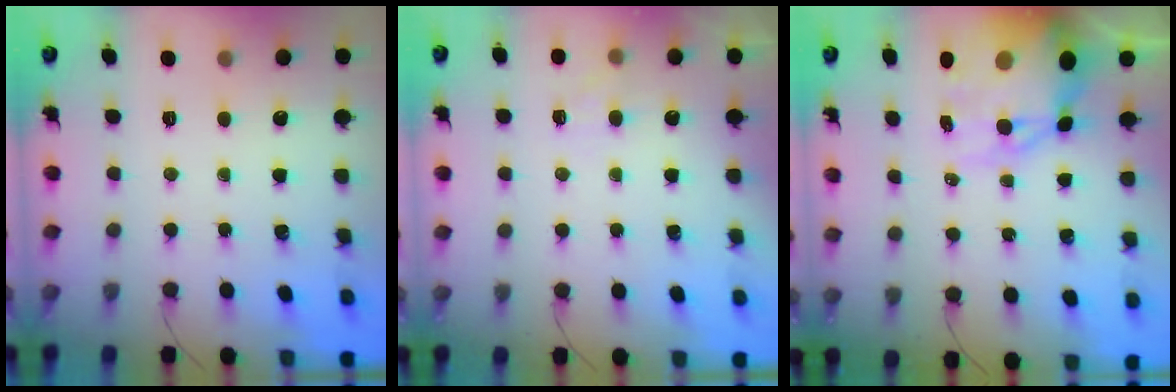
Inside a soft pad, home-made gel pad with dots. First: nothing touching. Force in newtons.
{"total": 6.5, "press": 6.2, "slide": 1.9}
{"total": 15.6, "press": 15.1, "slide": 3.9}